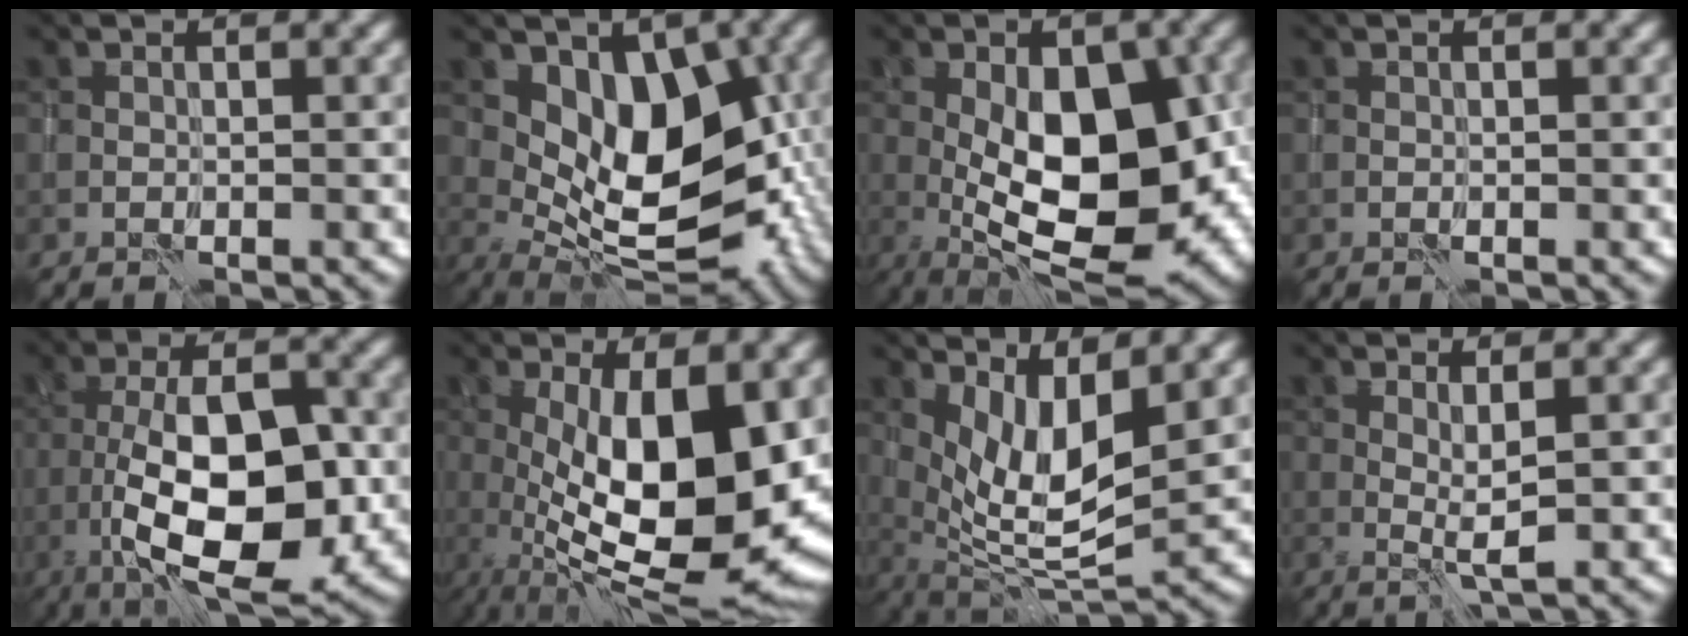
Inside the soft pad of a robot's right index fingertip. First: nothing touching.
{"total": 9.7, "force": [1.2, 5.6, 7.8], "torque": [-0.115, -0.010, 0.023]}
{"total": 12.6, "force": [-1.4, 6.1, 11.0], "torque": [-0.156, -0.002, -0.024]}
{"total": 0.0}
{"total": 11.8, "force": [-2.9, 4.7, 10.4], "torque": [-0.174, 0.000, -0.048]}
{"total": 13.8, "force": [-0.5, 5.2, 12.8], "torque": [-0.200, -0.014, -0.008]}
{"total": 6.4, "force": [2.1, 2.0, 5.7], "torque": [-0.107, -0.014, 0.040]}
{"total": 1.8, "force": [0.3, -0.1, 1.8], "torque": [-0.037, -0.007, 0.008]}